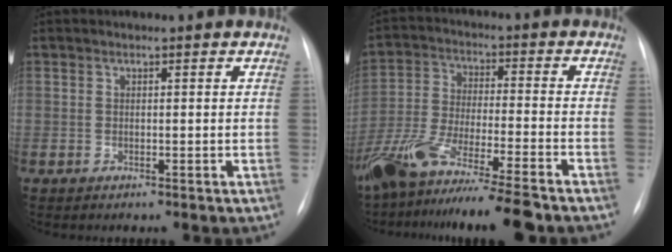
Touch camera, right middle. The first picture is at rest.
{"total": 16.0, "force": [-12.8, 0.7, 9.6], "torque": [-0.191, -0.045, -0.221]}